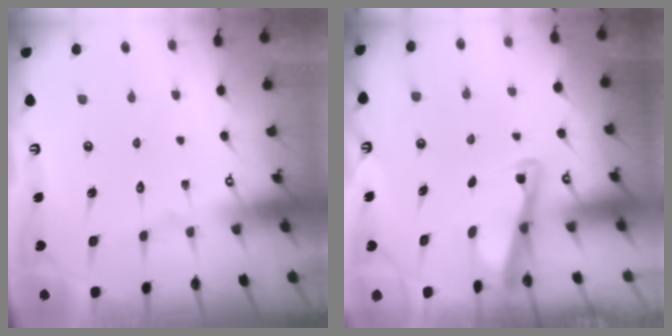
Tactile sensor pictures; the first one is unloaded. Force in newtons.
{"total": 2.9, "press": 2.8, "slide": 0.3}